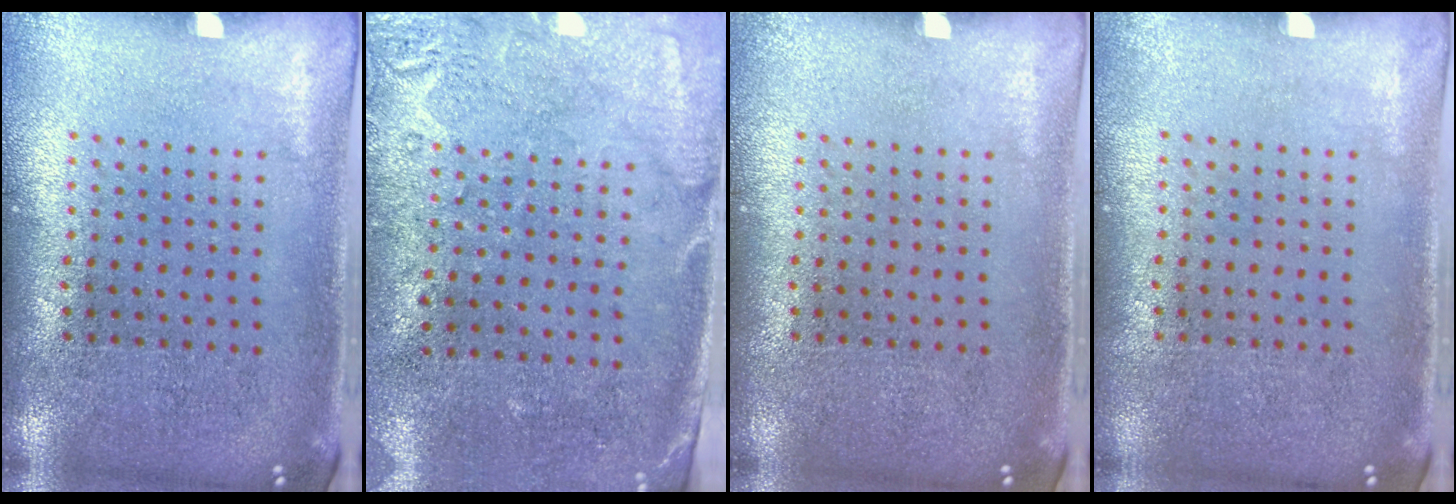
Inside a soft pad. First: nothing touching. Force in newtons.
{"total": 2.7, "press": 2.3, "slide": 1.5}
{"total": 0.0}
{"total": 0.0}